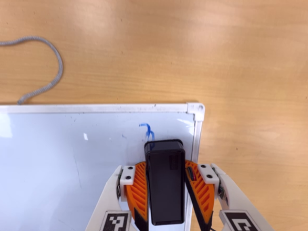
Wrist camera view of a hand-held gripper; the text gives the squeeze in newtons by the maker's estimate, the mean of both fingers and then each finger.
{"total": 12.0, "left": 13.2, "right": 10.8}